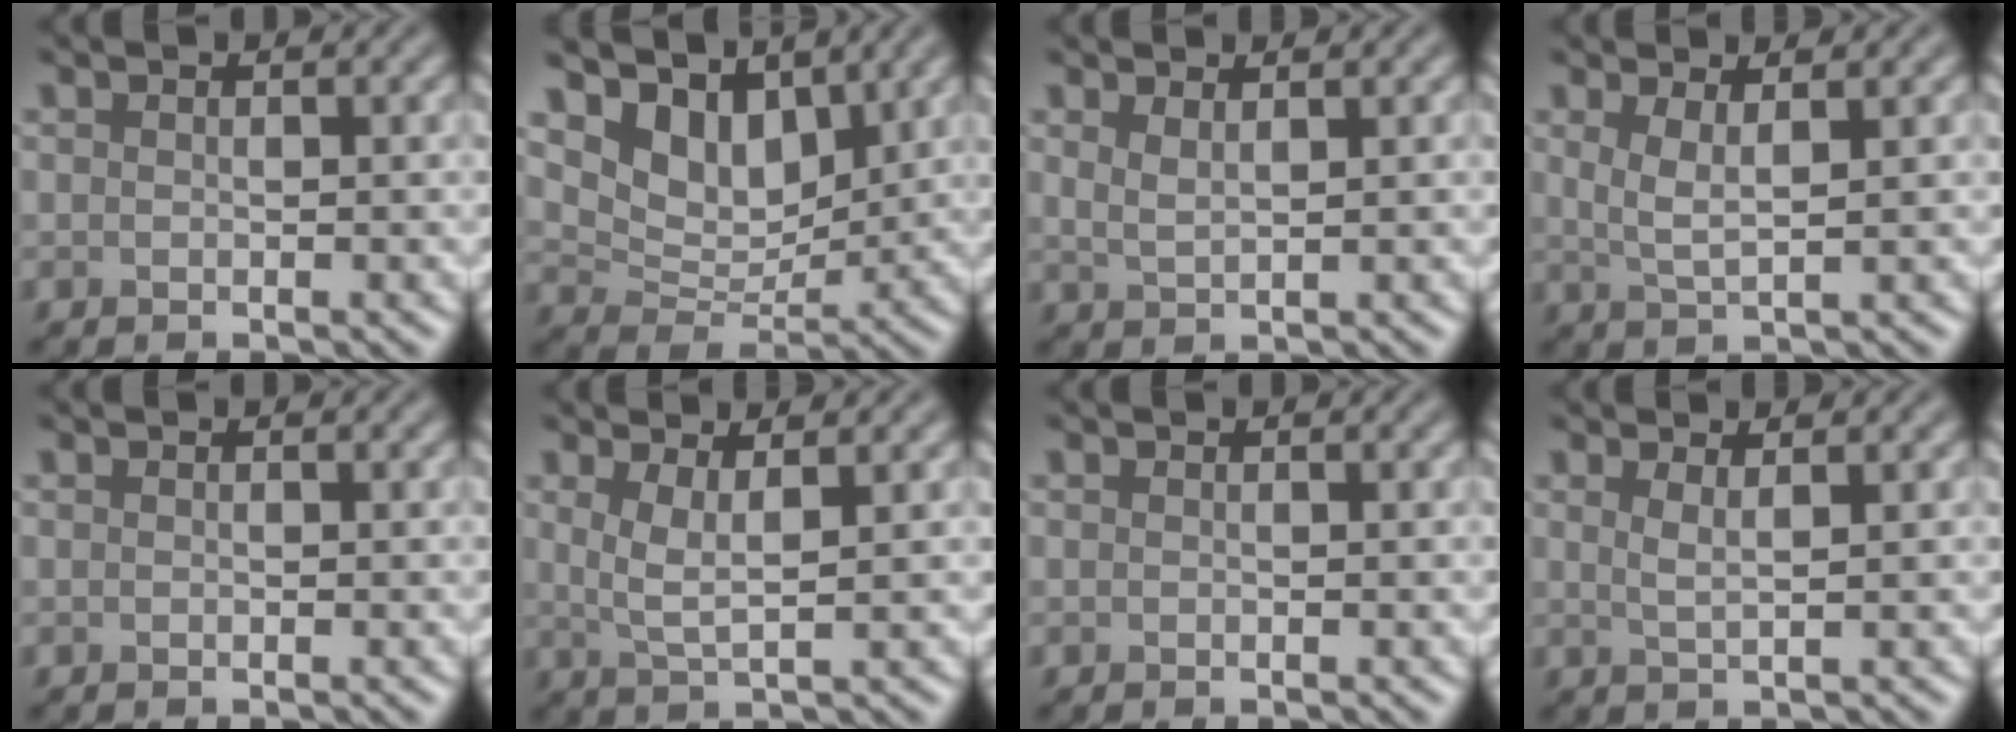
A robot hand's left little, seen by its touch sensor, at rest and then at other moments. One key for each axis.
{"total": 5.9, "fx": 4.2, "fy": 3.1, "fz": 2.6, "tx": -0.062, "ty": -0.008, "tz": 0.067}
{"total": 1.6, "fx": 1.1, "fy": 0.5, "fz": 1.0, "tx": -0.019, "ty": -0.001, "tz": 0.022}
{"total": 2.4, "fx": 1.0, "fy": 0.6, "fz": 2.1, "tx": -0.037, "ty": -0.004, "tz": 0.020}
{"total": 0.0}
{"total": 2.6, "fx": 1.0, "fy": 0.6, "fz": 2.3, "tx": -0.043, "ty": -0.005, "tz": 0.020}
{"total": 0.0}
{"total": 1.7, "fx": 0.8, "fy": 0.5, "fz": 1.4, "tx": -0.019, "ty": 0.000, "tz": 0.010}